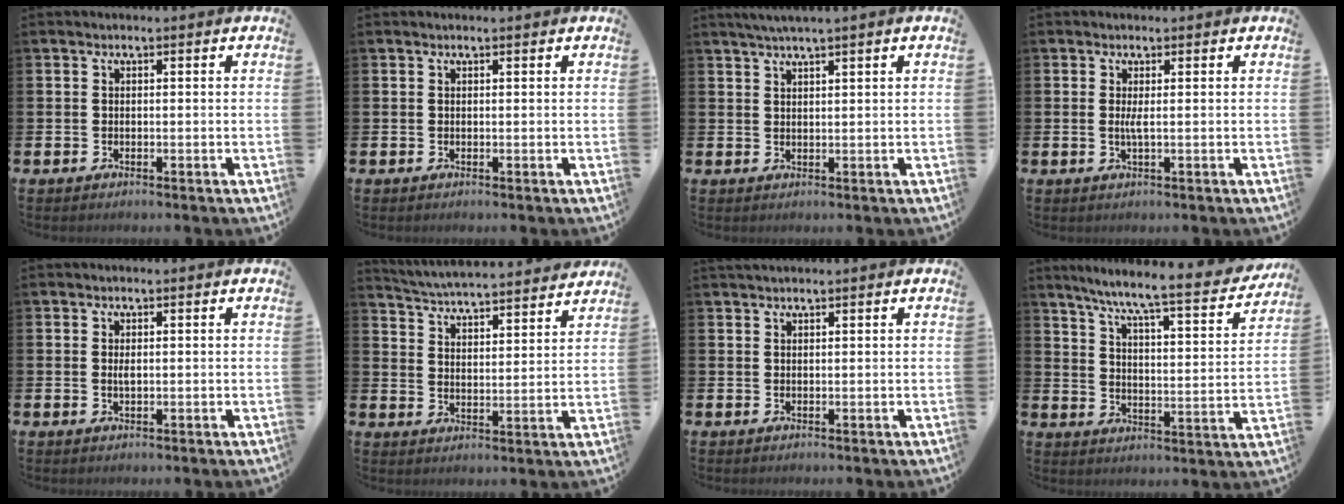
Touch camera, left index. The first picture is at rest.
{"total": 0.0}
{"total": 2.3, "force": [2.0, -0.4, 1.1], "torque": [-0.026, 0.001, 0.037]}
{"total": 1.3, "force": [0.1, 0.0, 1.3], "torque": [-0.031, -0.001, 0.002]}
{"total": 1.0, "force": [0.2, 0.3, 0.9], "torque": [-0.015, 0.001, 0.002]}
{"total": 5.3, "force": [5.3, 0.2, 0.5], "torque": [-0.034, -0.046, 0.090]}
{"total": 1.0, "force": [1.0, 0.0, 0.2], "torque": [-0.002, 0.000, 0.018]}
{"total": 7.8, "force": [6.9, 0.4, 3.7], "torque": [-0.093, -0.055, 0.110]}